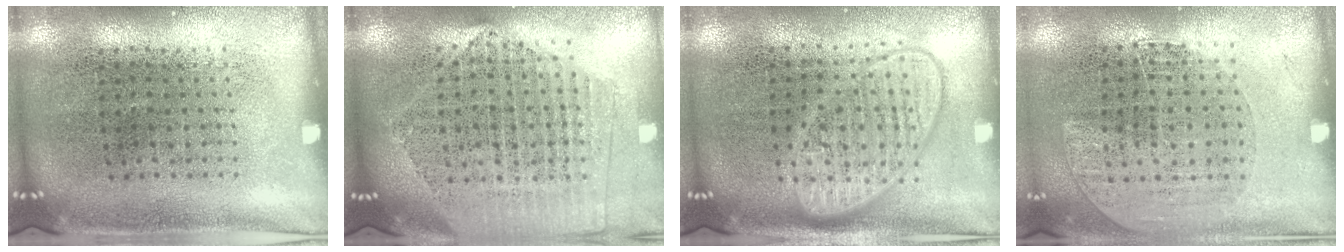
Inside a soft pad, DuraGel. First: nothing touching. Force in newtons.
{"total": 2.0, "press": 1.8, "slide": 0.9}
{"total": 2.6, "press": 2.6, "slide": 0.4}
{"total": 1.0, "press": 0.9, "slide": 0.5}